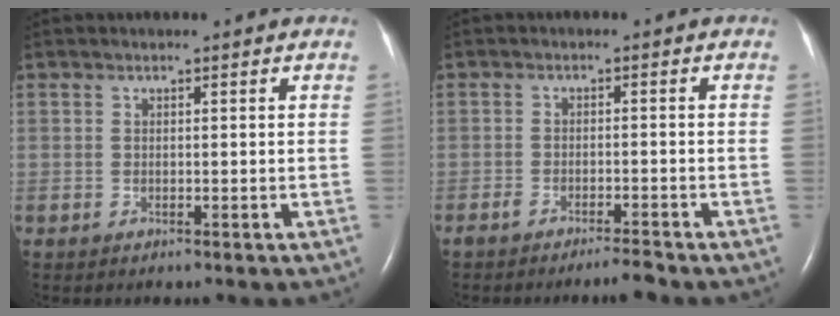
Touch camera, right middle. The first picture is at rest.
{"total": 2.8, "force": [-2.5, -0.1, 1.2], "torque": [-0.025, -0.005, -0.045]}